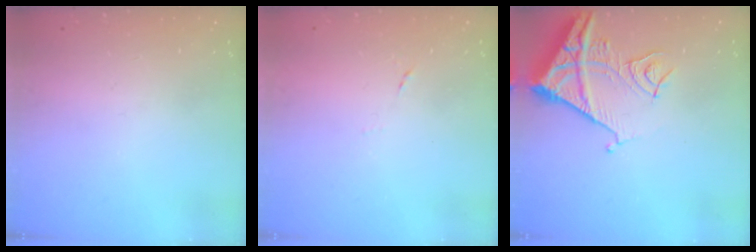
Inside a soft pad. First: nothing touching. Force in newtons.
{"total": 4.9, "press": 4.7, "slide": 1.1}
{"total": 12.8, "press": 12.7, "slide": 1.6}